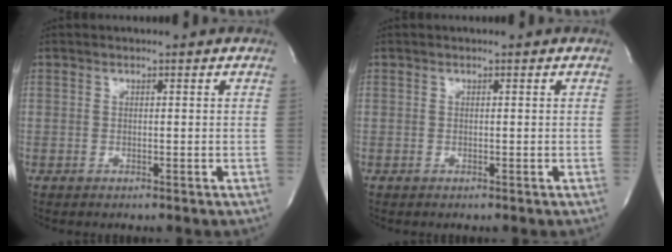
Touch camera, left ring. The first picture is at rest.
{"total": 0.0}